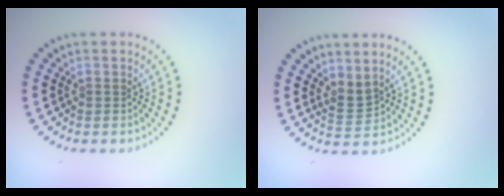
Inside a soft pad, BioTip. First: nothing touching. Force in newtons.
{"total": 1.7, "press": 1.3, "slide": 1.1}